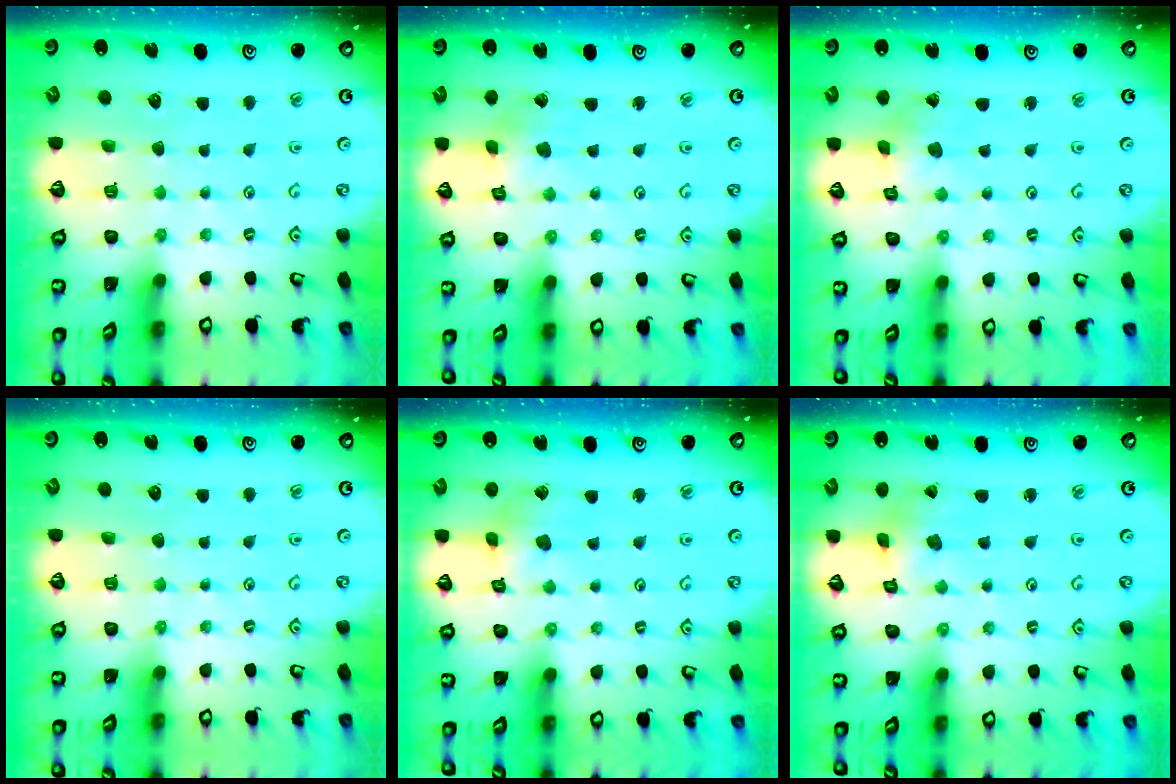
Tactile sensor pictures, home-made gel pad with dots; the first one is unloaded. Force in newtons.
{"total": 2.1, "press": 2.1, "slide": 0.3}
{"total": 1.4, "press": 1.4, "slide": 0.2}
{"total": 0.0}
{"total": 5.4, "press": 5.3, "slide": 0.7}
{"total": 3.1, "press": 3.0, "slide": 0.8}